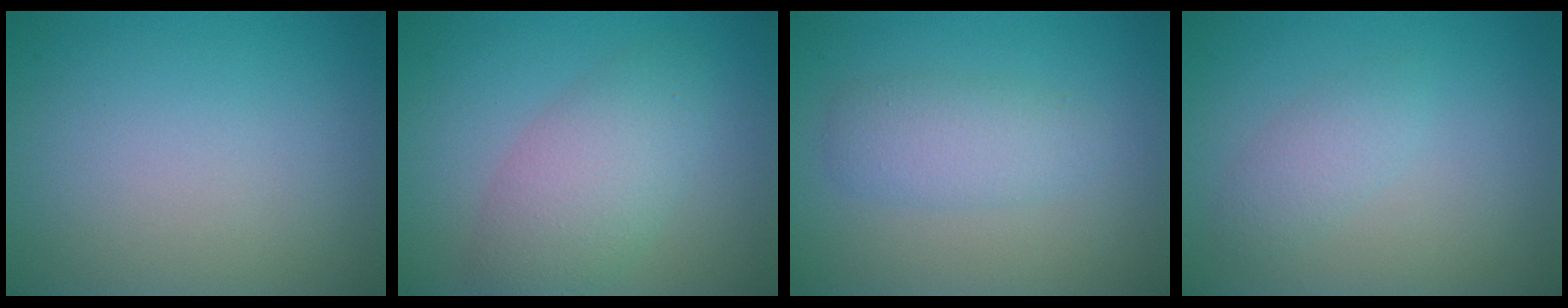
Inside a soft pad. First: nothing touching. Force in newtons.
{"total": 4.7, "press": 4.7, "slide": 0.3}
{"total": 2.9, "press": 2.9, "slide": 0.1}
{"total": 1.8, "press": 1.8, "slide": 0.1}